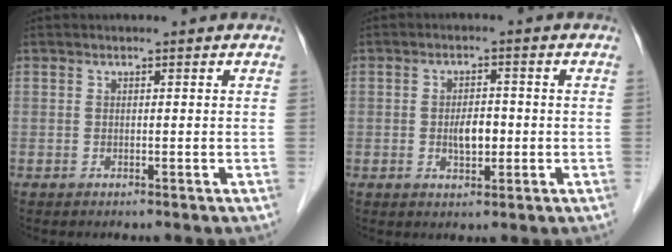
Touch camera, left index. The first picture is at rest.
{"total": 3.7, "force": [-1.4, 1.6, 3.0], "torque": [-0.052, -0.004, -0.022]}